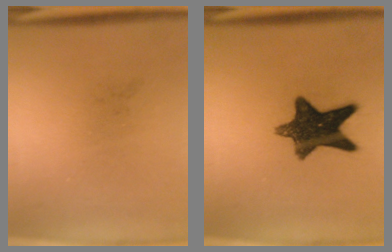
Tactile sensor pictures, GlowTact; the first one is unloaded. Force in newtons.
{"total": 11.9}